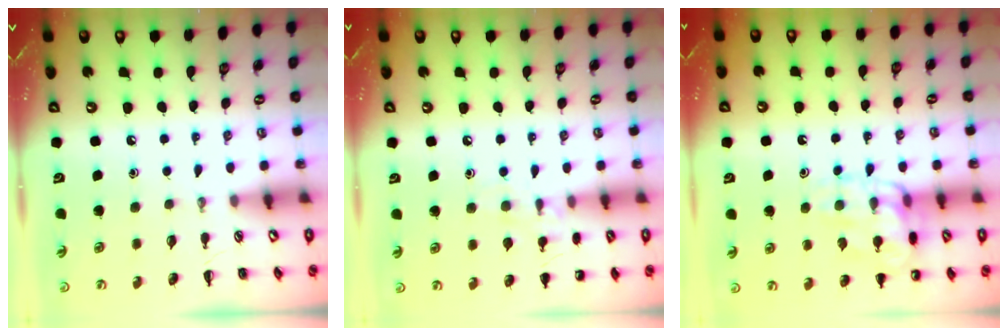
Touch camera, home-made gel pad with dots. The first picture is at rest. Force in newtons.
{"total": 8.6, "press": 8.3, "slide": 2.1}
{"total": 14.0, "press": 14.0, "slide": 1.2}